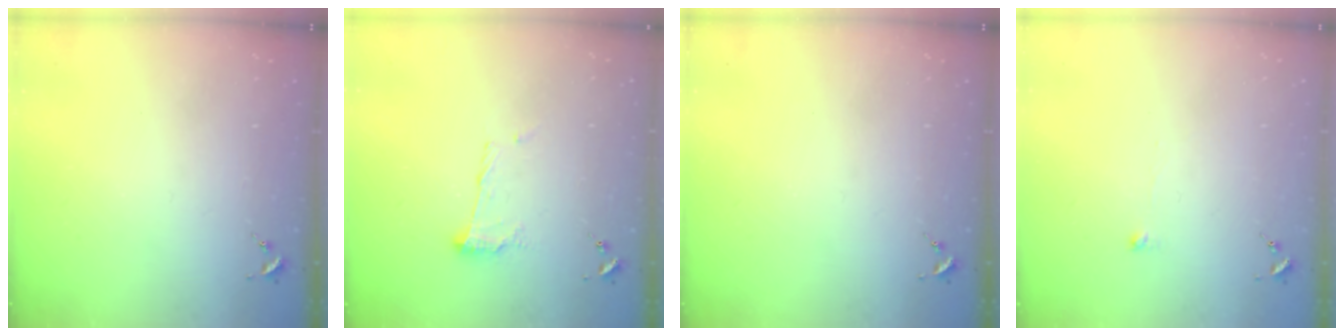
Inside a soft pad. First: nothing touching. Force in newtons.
{"total": 11.1, "press": 11.0, "slide": 0.7}
{"total": 0.0}
{"total": 4.6, "press": 4.6, "slide": 0.4}